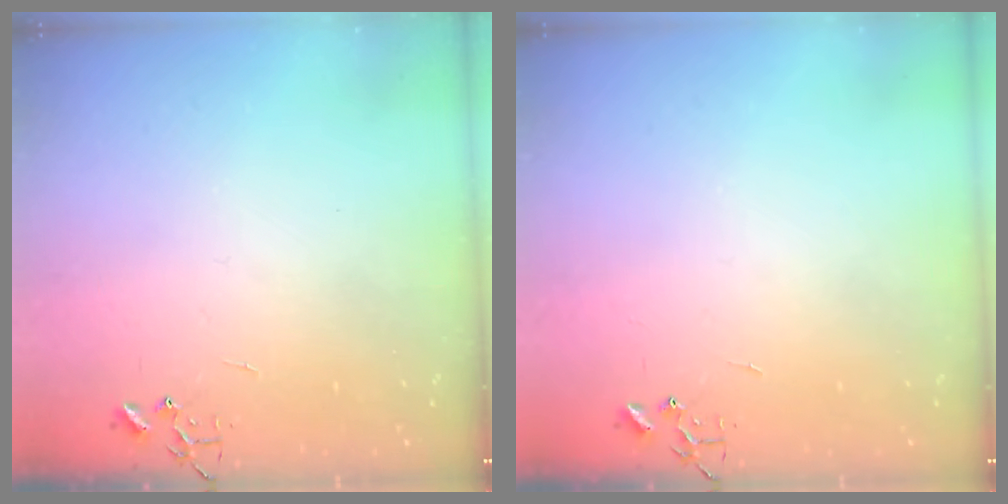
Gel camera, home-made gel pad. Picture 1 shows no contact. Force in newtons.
{"total": 0.0}